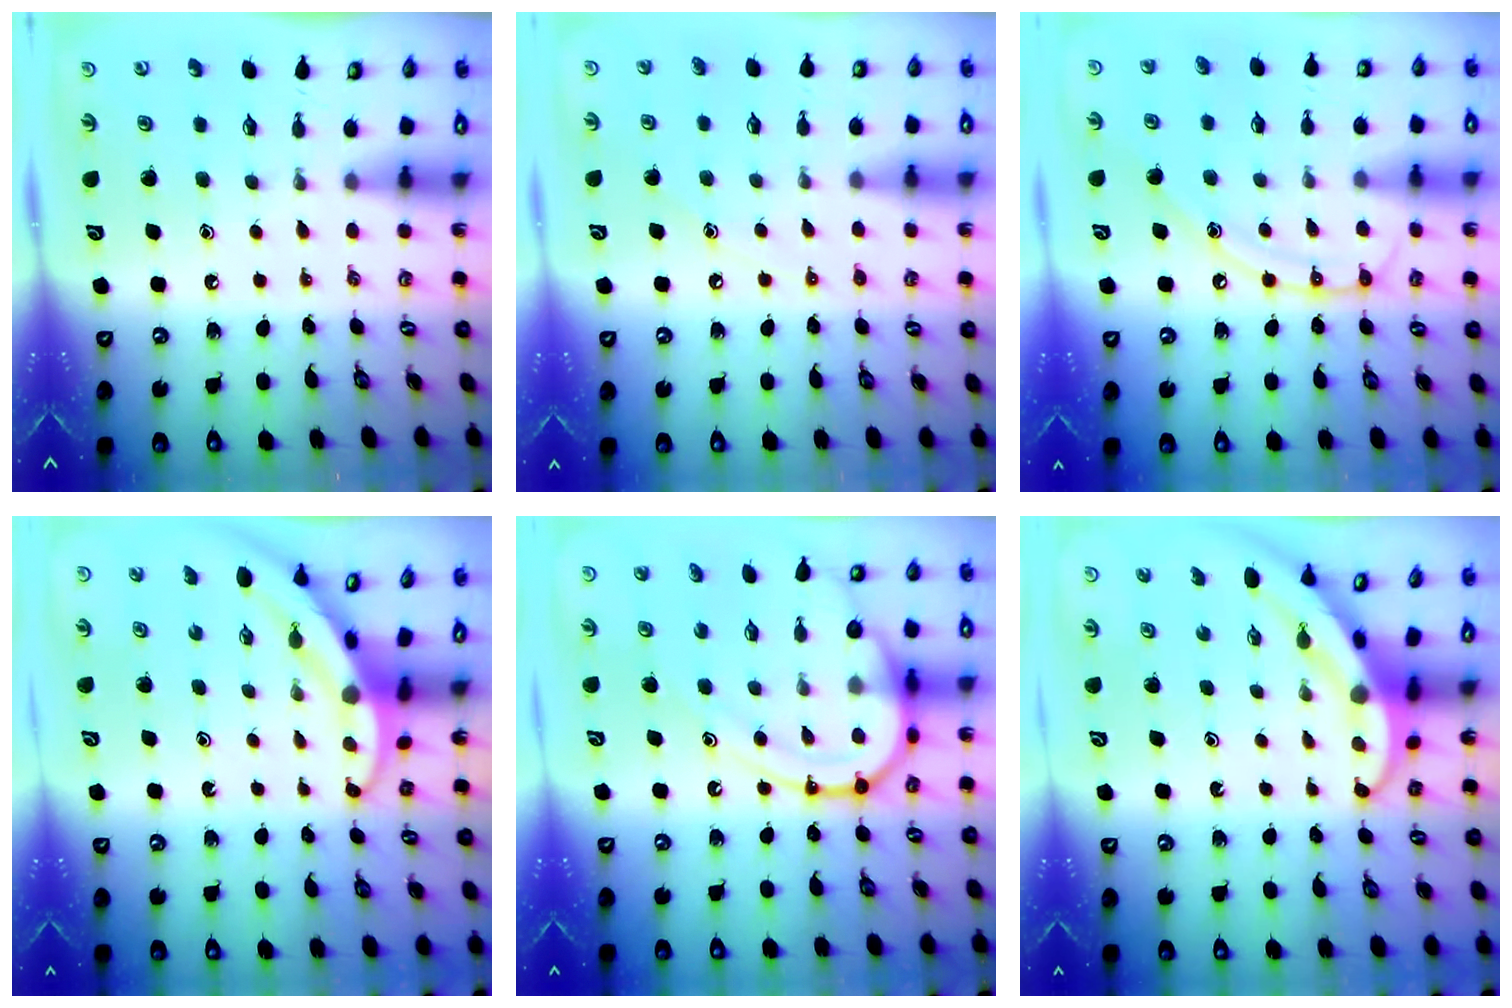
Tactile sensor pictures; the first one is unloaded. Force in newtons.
{"total": 6.0, "press": 5.9, "slide": 0.8}
{"total": 12.0, "press": 12.0, "slide": 0.9}
{"total": 3.3, "press": 3.3, "slide": 0.2}
{"total": 14.9, "press": 14.8, "slide": 1.3}
{"total": 3.9, "press": 3.9, "slide": 0.6}